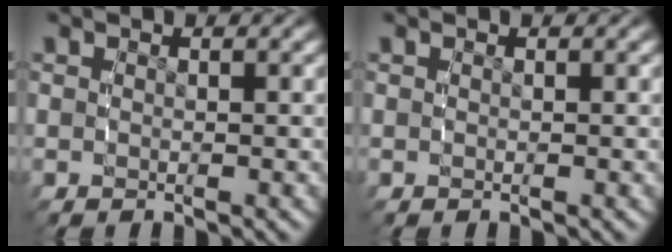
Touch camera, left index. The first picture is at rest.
{"total": 0.0}